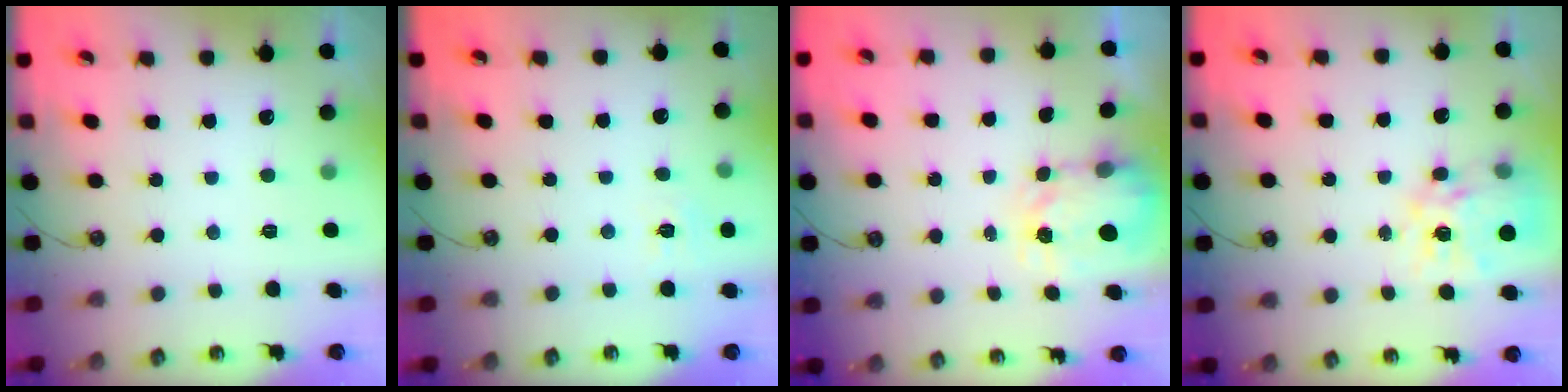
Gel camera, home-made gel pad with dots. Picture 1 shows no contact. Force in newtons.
{"total": 6.5, "press": 6.5, "slide": 0.7}
{"total": 3.6, "press": 3.6, "slide": 0.4}
{"total": 15.0, "press": 14.9, "slide": 1.5}